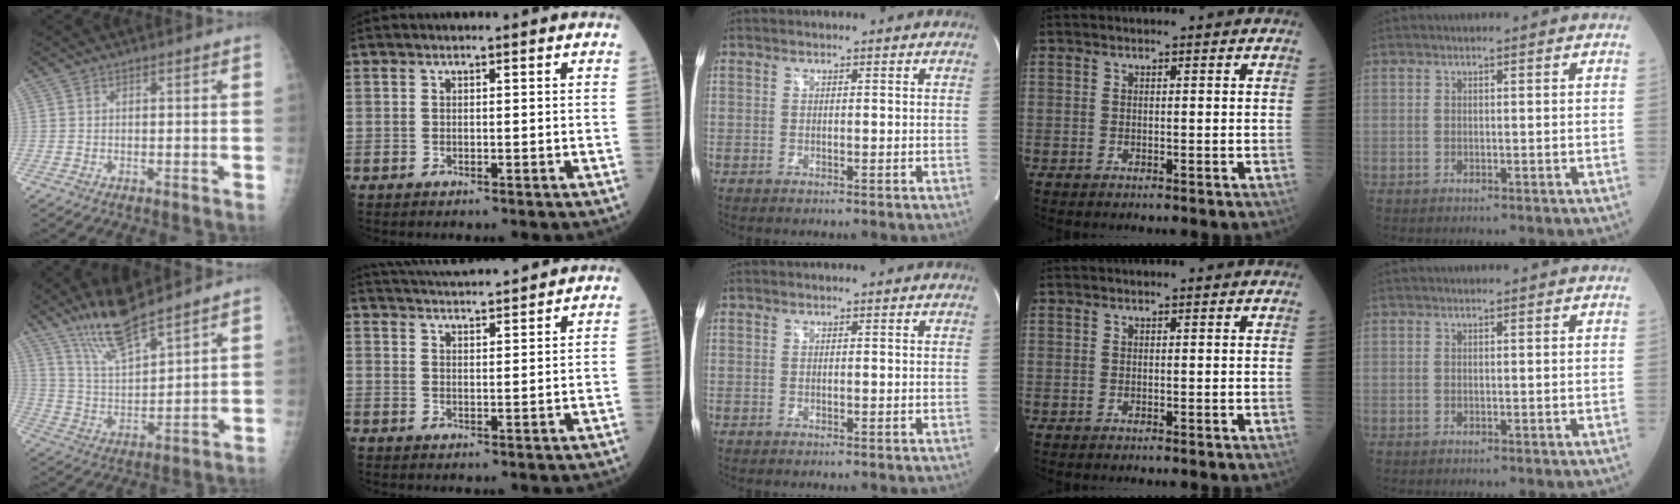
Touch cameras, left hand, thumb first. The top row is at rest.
{"thumb": {"total": 11.5, "force": [9.3, 2.0, 6.4], "torque": [-0.112, -0.056, 0.186]}, "index": {"total": 12.2, "force": [11.6, 0.5, 3.6], "torque": [-0.070, 0.021, 0.172]}}